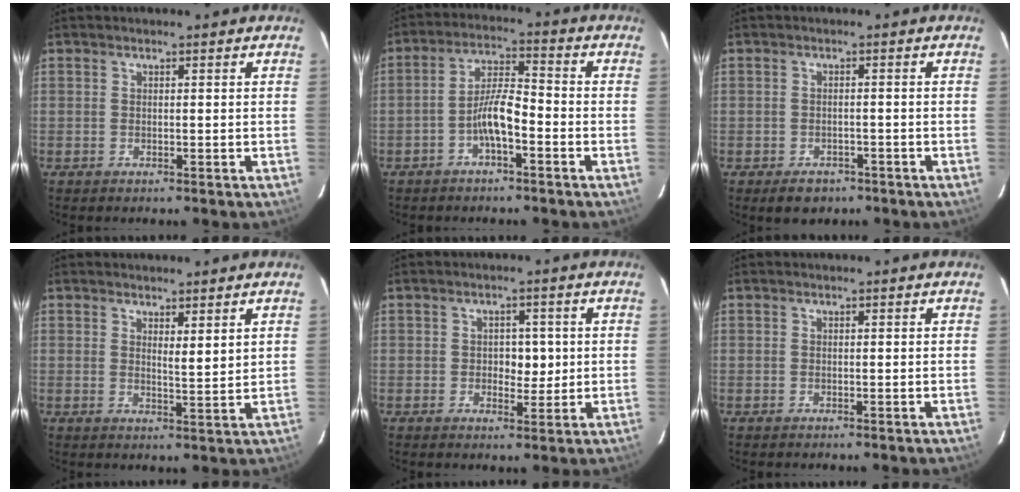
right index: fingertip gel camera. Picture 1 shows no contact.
{"total": 6.4, "force": [-2.6, 1.4, 5.7], "torque": [-0.114, 0.018, -0.048]}
{"total": 3.6, "force": [-2.5, 2.3, 1.2], "torque": [-0.018, 0.002, -0.028]}
{"total": 2.7, "force": [1.6, 0.3, 2.1], "torque": [-0.038, -0.013, 0.031]}
{"total": 3.7, "force": [0.2, 2.4, 2.8], "torque": [-0.033, 0.005, 0.007]}
{"total": 0.0}